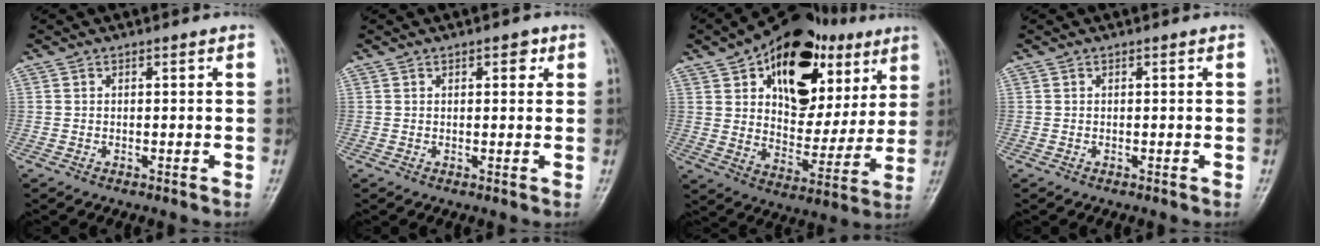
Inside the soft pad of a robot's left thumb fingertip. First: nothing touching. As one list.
[{"total": 2.3, "force": [1.1, 1.2, 1.7], "torque": [-0.011, -0.001, 0.012]}, {"total": 25.9, "force": [11.5, 15.1, 17.6], "torque": [-0.209, -0.009, 0.177]}, {"total": 0.0}]